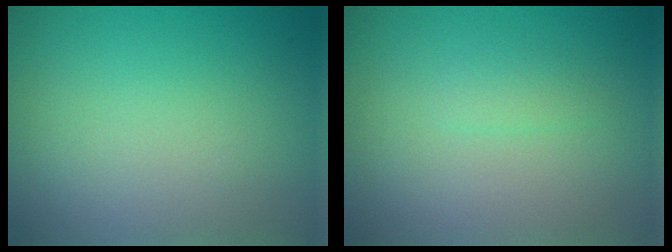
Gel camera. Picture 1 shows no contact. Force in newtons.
{"total": 1.0, "press": 1.0, "slide": 0.1}